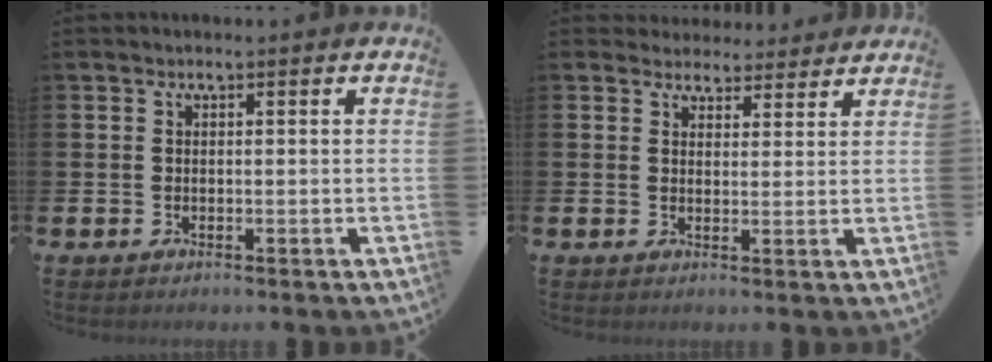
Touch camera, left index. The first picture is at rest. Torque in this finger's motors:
{"motor_torque": [0.99, -1.07, 0.03, -0.02]}